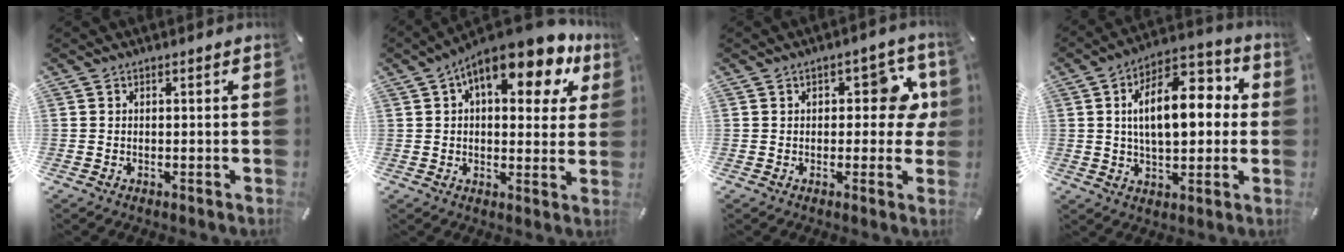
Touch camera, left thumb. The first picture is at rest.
{"total": 14.8, "force": [7.9, 6.4, 10.7], "torque": [-0.158, -0.035, 0.129]}
{"total": 9.0, "force": [1.8, 5.1, 7.2], "torque": [-0.089, -0.001, 0.025]}
{"total": 16.6, "force": [2.7, 9.1, 13.7], "torque": [-0.217, 0.001, 0.040]}